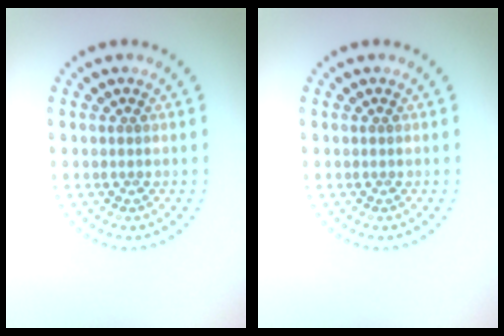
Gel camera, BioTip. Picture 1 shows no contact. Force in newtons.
{"total": 0.0}